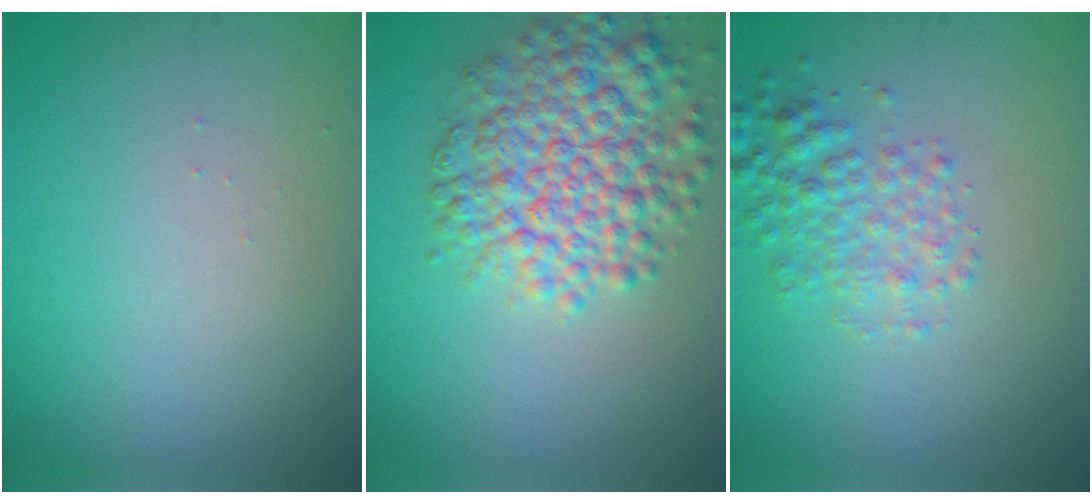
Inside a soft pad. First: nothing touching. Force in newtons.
{"total": 7.1, "press": 7.1, "slide": 0.2}
{"total": 3.2, "press": 3.2, "slide": 0.2}